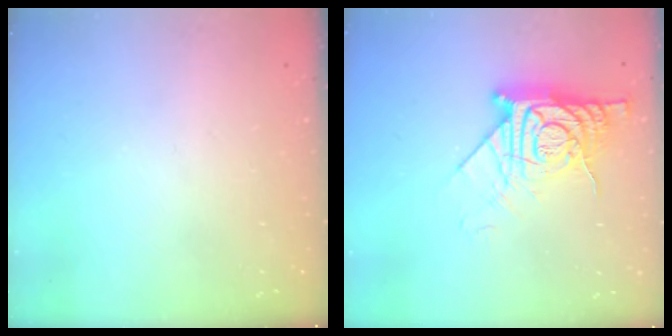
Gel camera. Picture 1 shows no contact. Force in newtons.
{"total": 14.3, "press": 14.2, "slide": 1.6}